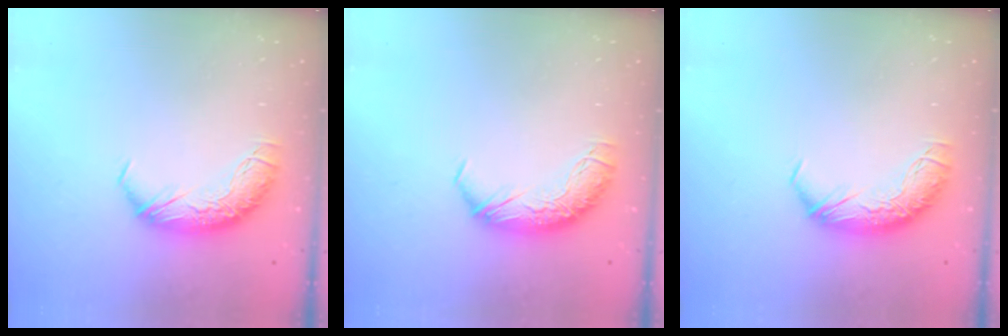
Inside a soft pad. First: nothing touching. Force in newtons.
{"total": 0.0}
{"total": 0.0}